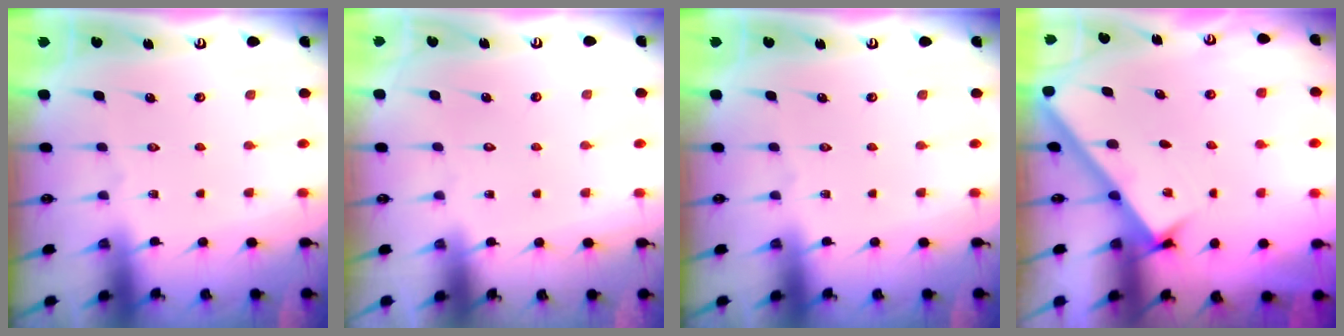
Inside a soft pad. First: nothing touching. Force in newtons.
{"total": 1.6, "press": 1.5, "slide": 0.1}
{"total": 0.0}
{"total": 2.6, "press": 2.6, "slide": 0.4}